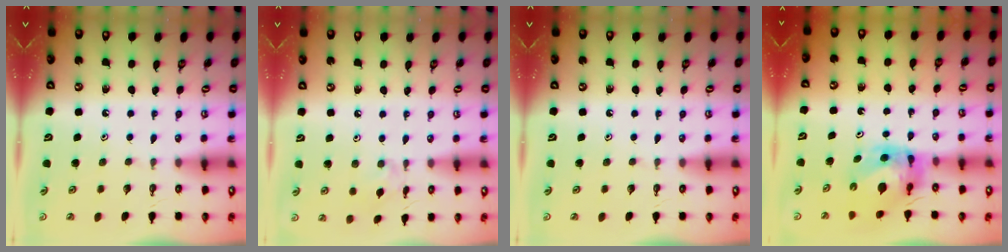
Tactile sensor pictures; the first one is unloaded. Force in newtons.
{"total": 2.4, "press": 2.3, "slide": 0.5}
{"total": 0.0}
{"total": 6.7, "press": 6.7, "slide": 0.6}